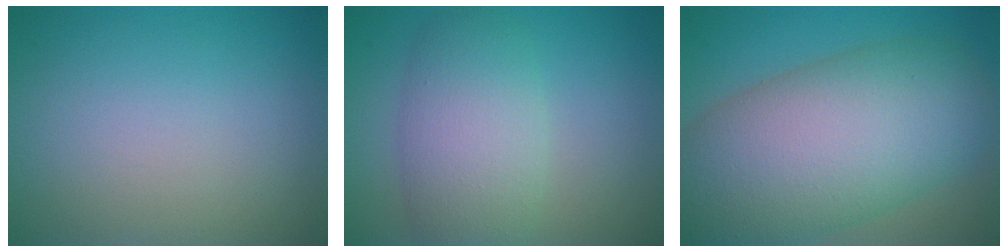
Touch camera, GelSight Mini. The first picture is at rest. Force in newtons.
{"total": 5.9, "press": 5.9, "slide": 0.3}
{"total": 13.2, "press": 13.2, "slide": 0.8}